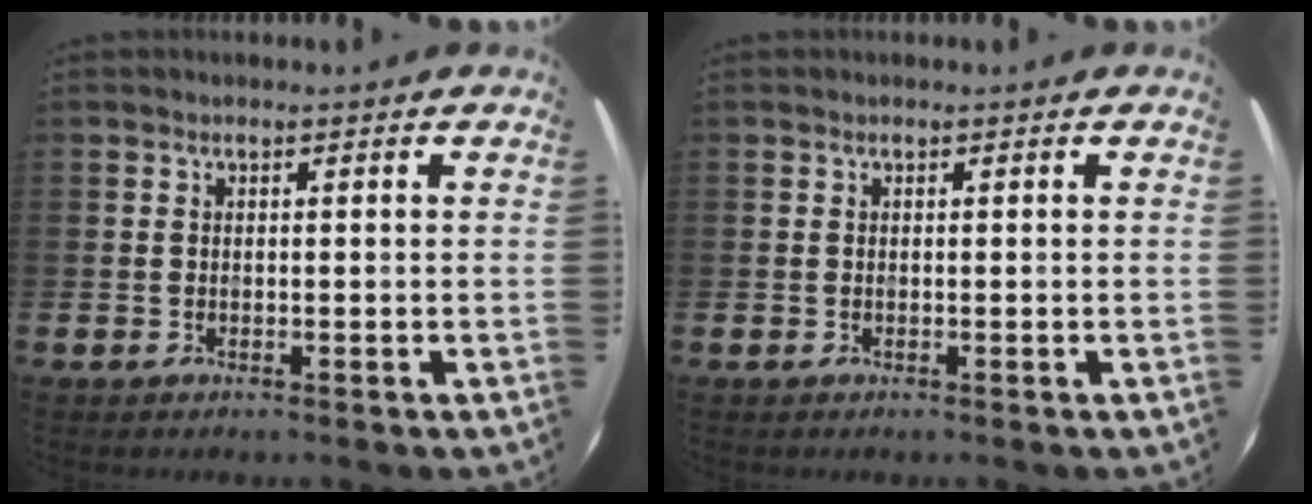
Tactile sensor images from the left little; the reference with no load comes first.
{"total": 0.0}